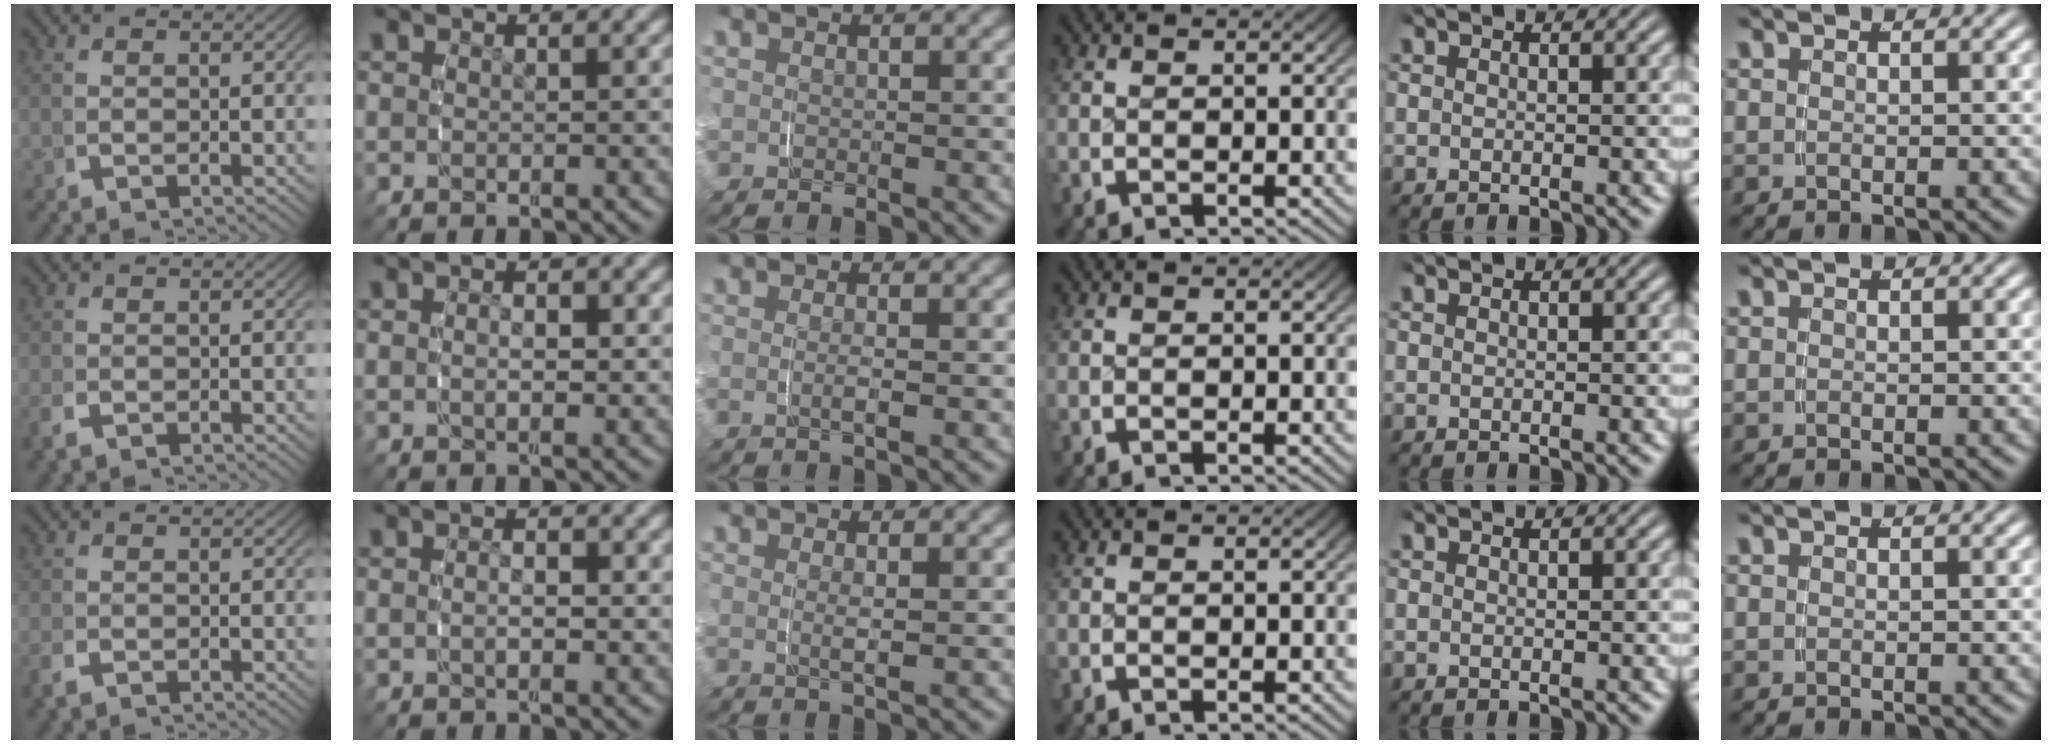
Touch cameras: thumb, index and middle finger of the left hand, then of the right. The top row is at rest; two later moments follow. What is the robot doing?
{"motion": "grasp_and_lifting", "object": "toothpaste"}